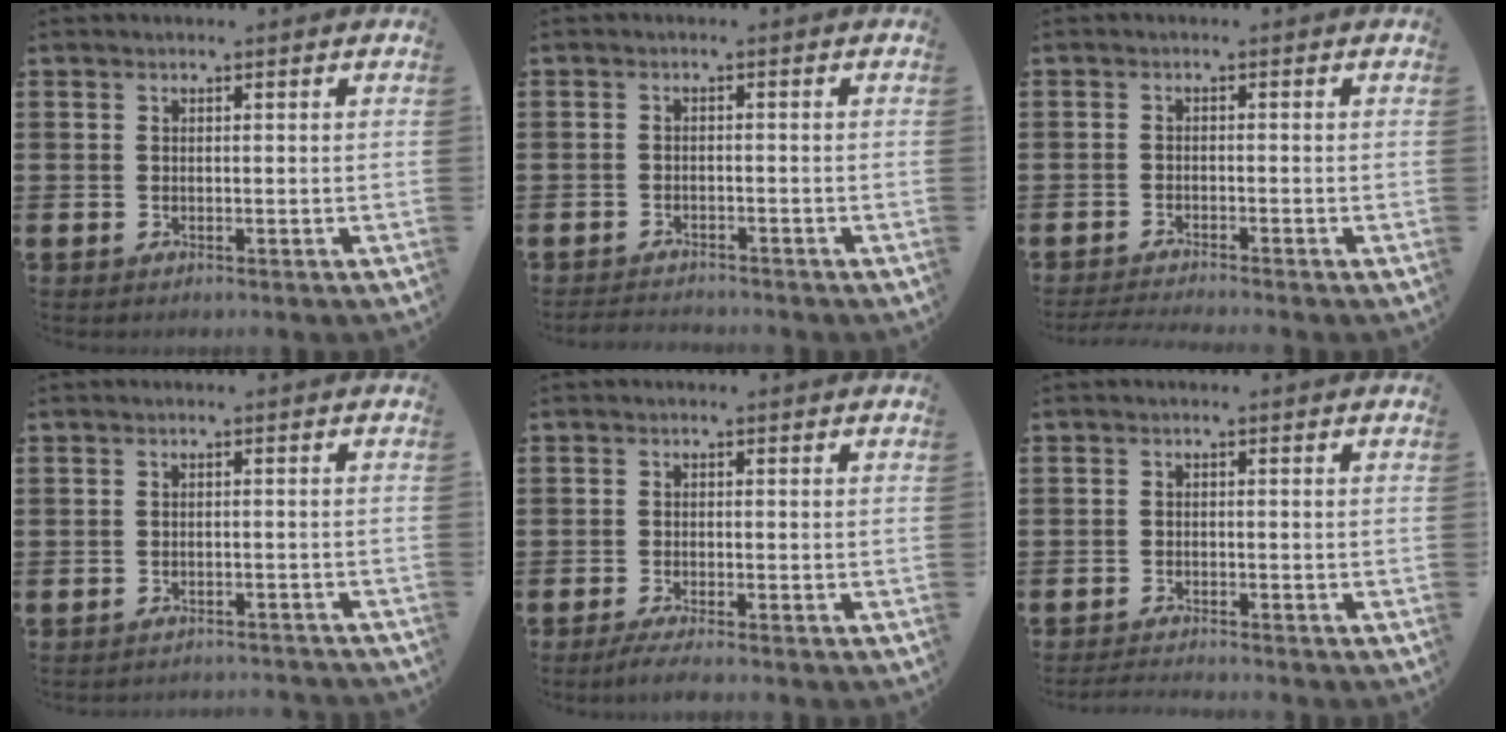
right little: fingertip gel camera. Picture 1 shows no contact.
{"total": 1.6, "force": [-1.6, 0.0, -0.1], "torque": [-0.003, 0.002, -0.035]}
{"total": 1.4, "force": [-1.4, -0.2, 0.3], "torque": [-0.004, 0.001, -0.028]}
{"total": 1.3, "force": [-1.3, -0.1, -0.1], "torque": [-0.003, 0.004, -0.027]}
{"total": 1.6, "force": [-1.2, 0.1, 1.1], "torque": [-0.018, -0.001, -0.022]}
{"total": 1.4, "force": [-1.4, -0.1, 0.3], "torque": [-0.006, 0.001, -0.027]}